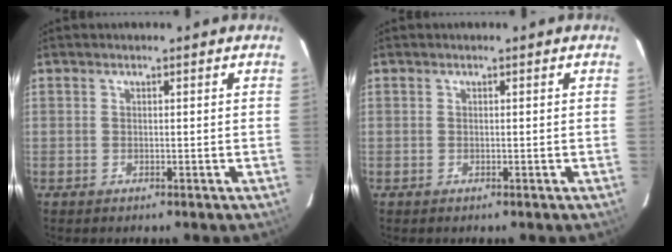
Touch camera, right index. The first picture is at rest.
{"total": 0.0}